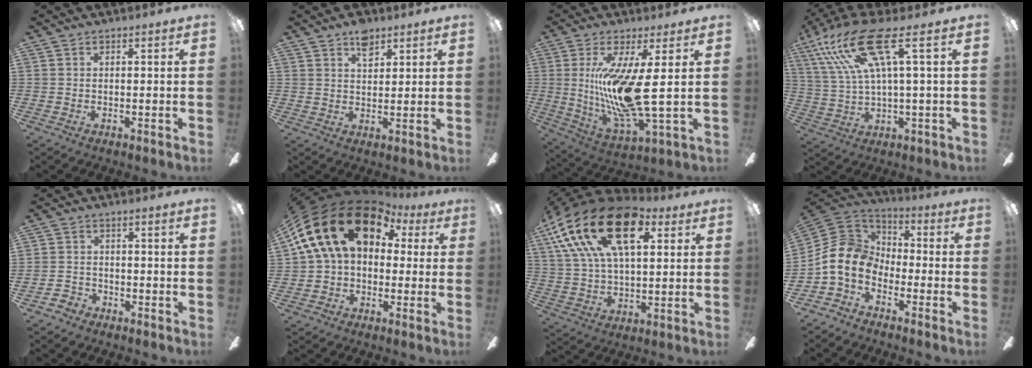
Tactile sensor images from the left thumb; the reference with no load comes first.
{"total": 5.5, "force": [3.6, 2.9, 2.9], "torque": [-0.032, -0.014, 0.060]}
{"total": 15.5, "force": [2.3, 2.7, 15.1], "torque": [-0.317, -0.026, 0.031]}
{"total": 17.6, "force": [7.5, 4.2, 15.3], "torque": [-0.306, -0.017, 0.119]}
{"total": 3.3, "force": [-2.6, 2.0, 0.5], "torque": [-0.012, 0.013, -0.051]}
{"total": 18.9, "force": [6.6, 12.6, 12.4], "torque": [-0.236, -0.011, 0.120]}
{"total": 24.5, "force": [12.0, 12.4, 17.5], "torque": [-0.346, -0.041, 0.201]}
{"total": 11.5, "force": [-3.2, 9.1, 6.3], "torque": [-0.161, 0.024, -0.062]}